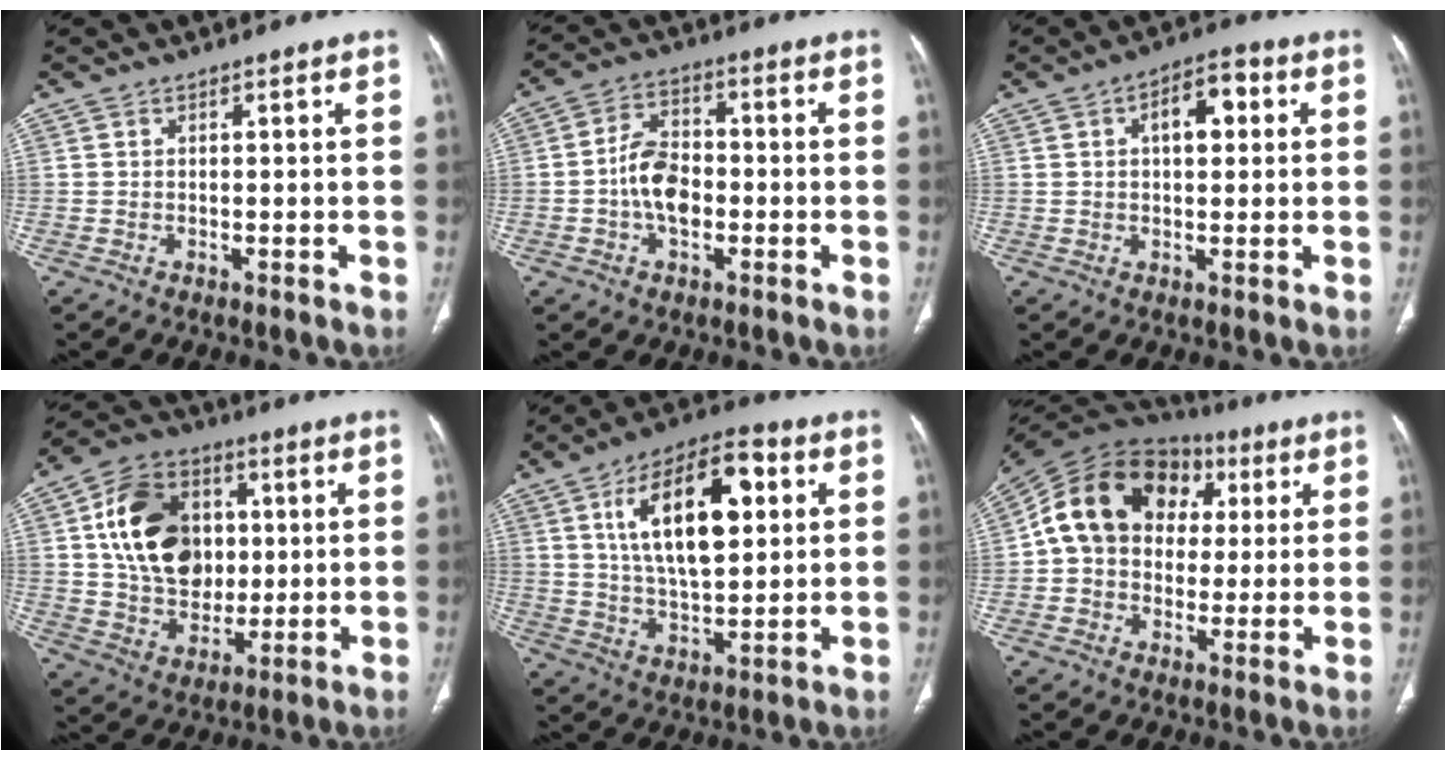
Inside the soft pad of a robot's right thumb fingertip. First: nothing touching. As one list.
[{"total": 8.4, "force": [-1.6, 5.5, 6.2], "torque": [-0.098, 0.019, -0.039]}, {"total": 7.3, "force": [1.8, 4.0, 5.8], "torque": [-0.069, 0.013, 0.019]}, {"total": 18.2, "force": [3.3, 13.7, 11.5], "torque": [-0.165, 0.001, 0.059]}, {"total": 18.6, "force": [5.3, 8.6, 15.5], "torque": [-0.237, 0.000, 0.086]}, {"total": 19.0, "force": [3.7, 14.8, 11.3], "torque": [-0.172, 0.039, 0.055]}]